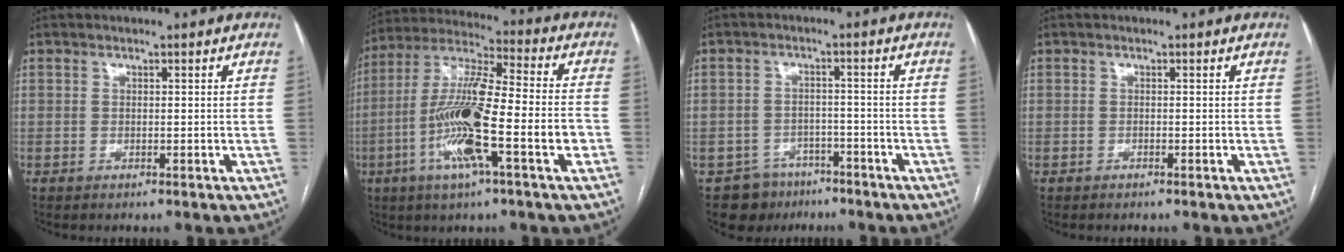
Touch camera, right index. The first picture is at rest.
{"total": 16.8, "force": [-4.9, 1.3, 16.0], "torque": [-0.310, -0.001, -0.090]}
{"total": 6.0, "force": [-4.2, 4.2, -0.1], "torque": [0.013, 0.012, -0.061]}
{"total": 0.0}